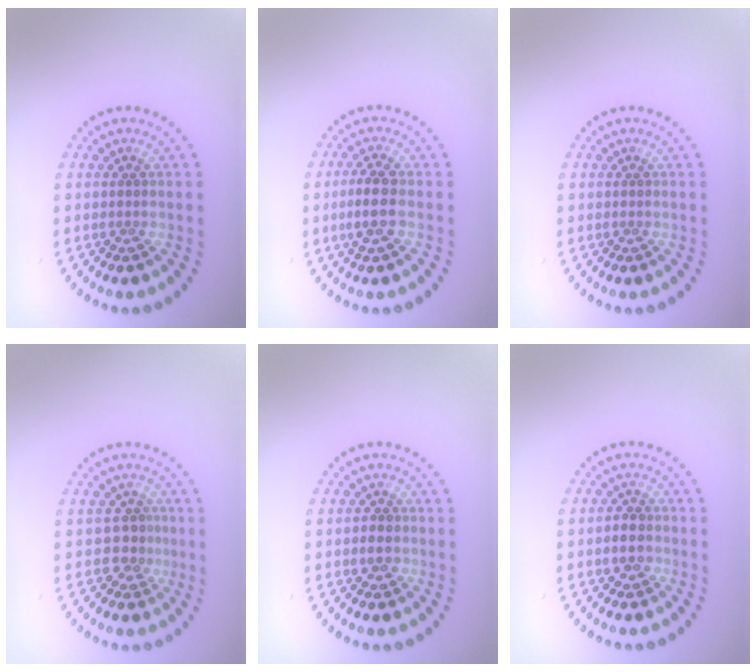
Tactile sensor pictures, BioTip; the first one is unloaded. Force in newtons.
{"total": 2.7, "press": 2.6, "slide": 0.8}
{"total": 0.0}
{"total": 1.9, "press": 1.6, "slide": 1.1}
{"total": 1.1, "press": 1.0, "slide": 0.4}
{"total": 2.4, "press": 2.3, "slide": 0.9}